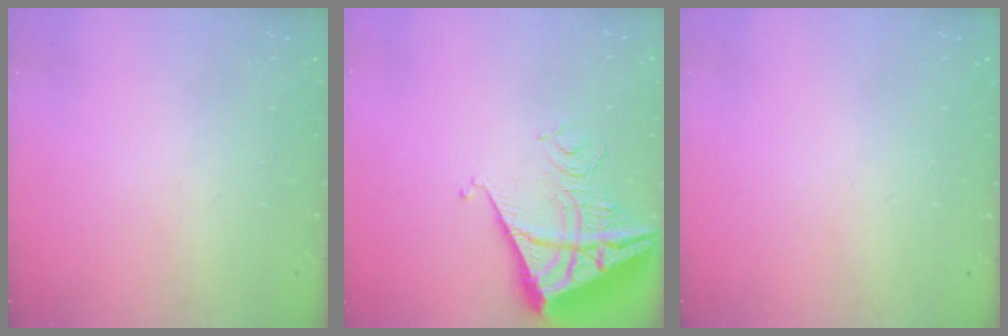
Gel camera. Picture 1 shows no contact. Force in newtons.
{"total": 9.1, "press": 9.1, "slide": 1.0}
{"total": 0.0}